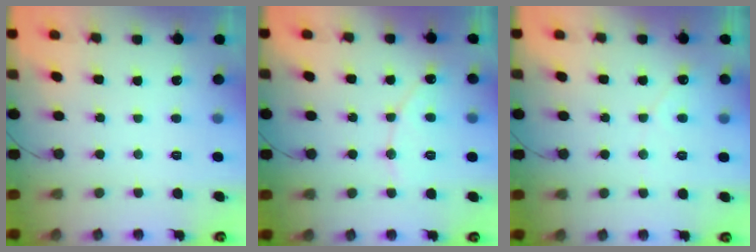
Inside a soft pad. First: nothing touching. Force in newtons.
{"total": 6.5, "press": 6.5, "slide": 0.5}
{"total": 2.4, "press": 2.4, "slide": 0.1}